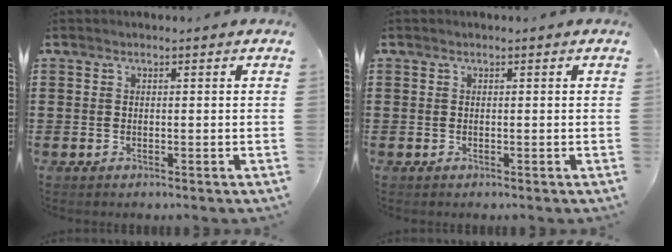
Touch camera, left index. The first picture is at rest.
{"total": 0.0}